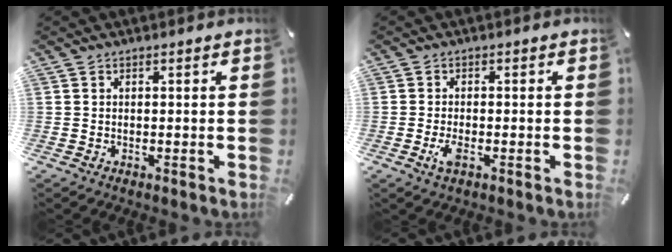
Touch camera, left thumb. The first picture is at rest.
{"total": 2.8, "force": [-1.0, 1.1, 2.4], "torque": [-0.061, -0.004, -0.023]}